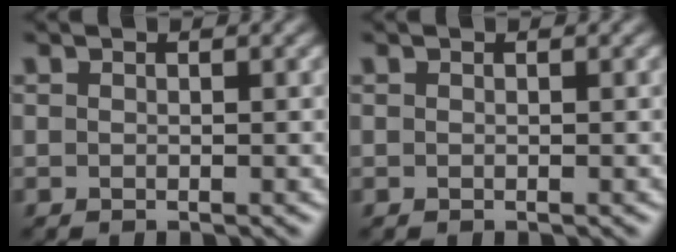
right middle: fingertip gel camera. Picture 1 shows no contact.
{"total": 0.0}